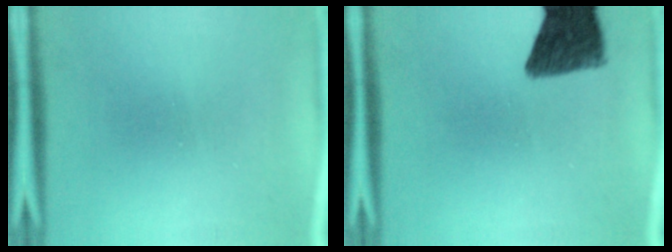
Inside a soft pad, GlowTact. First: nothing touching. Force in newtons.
{"total": 10.9}